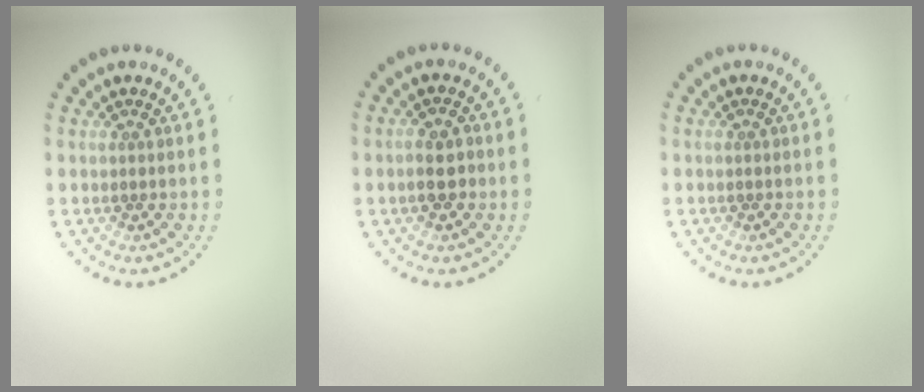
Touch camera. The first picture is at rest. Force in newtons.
{"total": 2.1, "press": 2.1, "slide": 0.5}
{"total": 0.0}